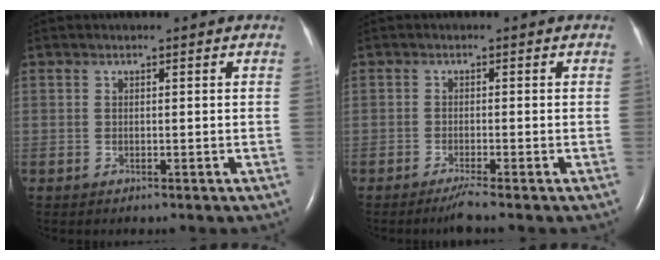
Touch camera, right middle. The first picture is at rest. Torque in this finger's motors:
{"motor_torque": [-0.06, 0.06, -0.02, 0.00]}